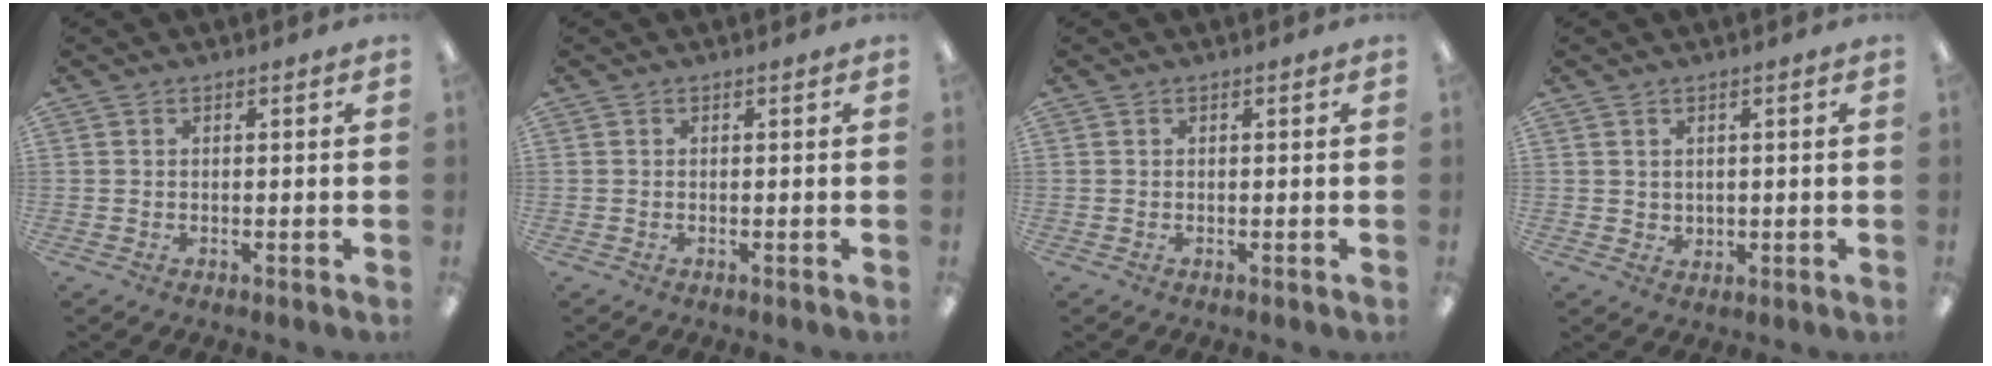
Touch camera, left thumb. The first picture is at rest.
{"total": 0.0}
{"total": 0.0}
{"total": 1.9, "force": [1.2, 1.5, 0.1], "torque": [-0.005, 0.001, 0.024]}